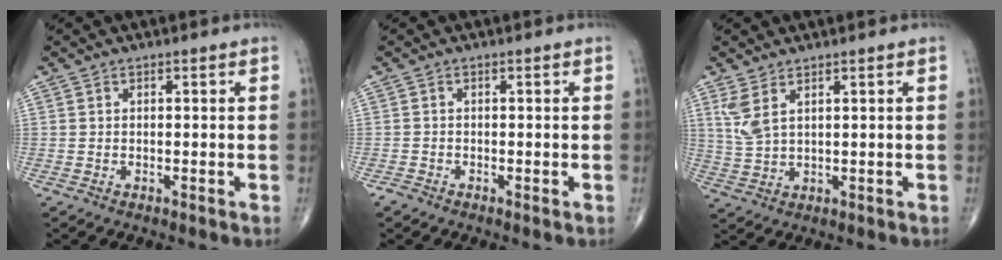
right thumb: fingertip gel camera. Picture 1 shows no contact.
{"total": 0.8, "force": [-0.7, 0.4, 0.3], "torque": [-0.007, -0.002, -0.017]}
{"total": 4.7, "force": [2.4, 1.7, 3.6], "torque": [-0.085, -0.007, 0.061]}